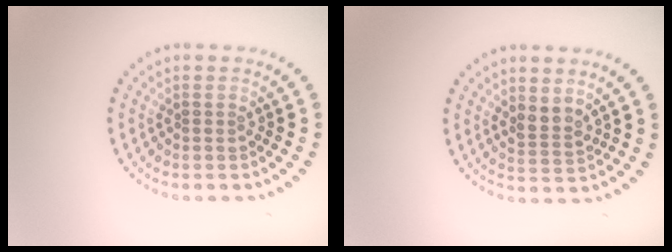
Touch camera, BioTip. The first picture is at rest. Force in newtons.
{"total": 1.7, "press": 1.4, "slide": 1.0}